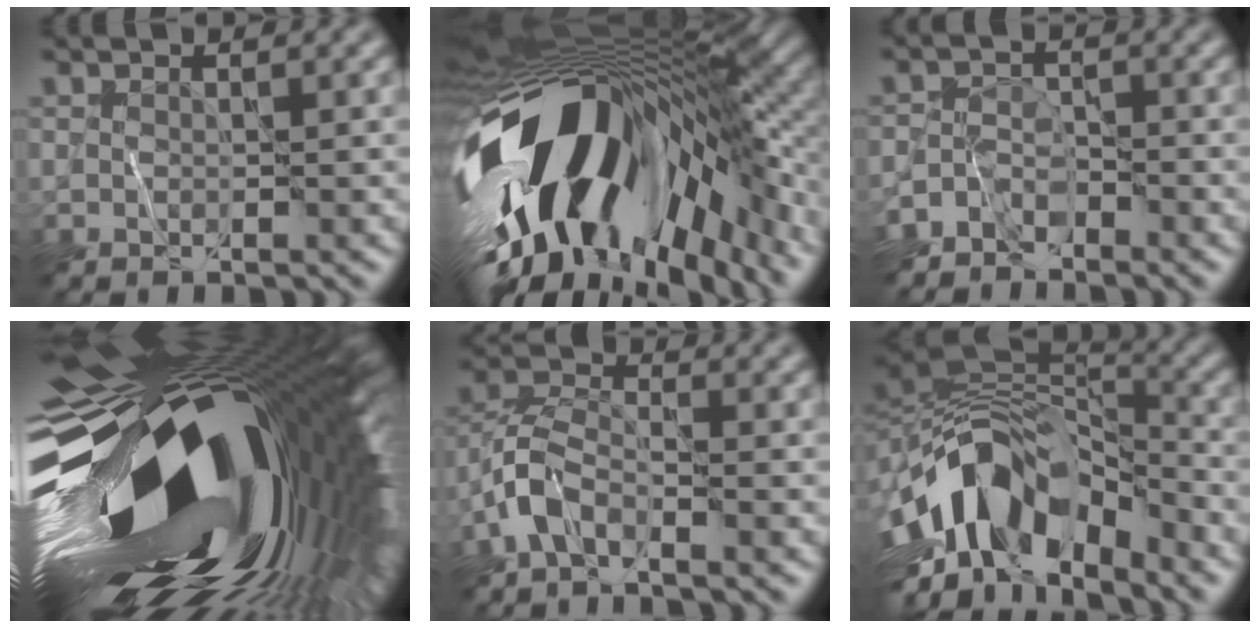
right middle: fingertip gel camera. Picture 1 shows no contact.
{"total": 18.3, "force": [-4.1, 8.9, 15.4], "torque": [-0.282, -0.029, -0.068]}
{"total": 3.1, "force": [-2.7, 1.5, 0.4], "torque": [0.000, -0.001, -0.062]}
{"total": 21.3, "force": [-1.6, 10.6, 18.4], "torque": [-0.303, -0.040, -0.016]}
{"total": 3.9, "force": [-2.5, 1.9, 2.3], "torque": [-0.044, 0.008, -0.062]}
{"total": 13.0, "force": [-5.7, 7.0, 9.5], "torque": [-0.165, 0.017, -0.109]}